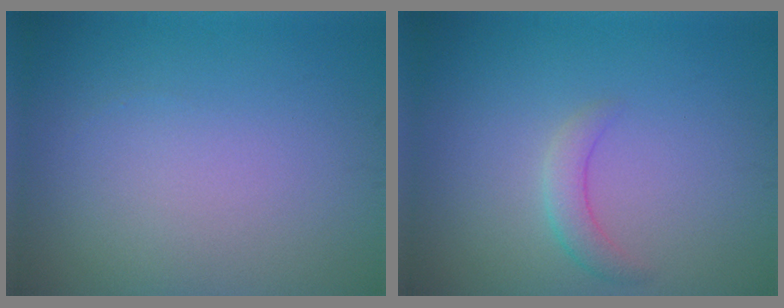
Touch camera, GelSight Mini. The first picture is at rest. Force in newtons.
{"total": 1.8, "press": 1.8, "slide": 0.2}